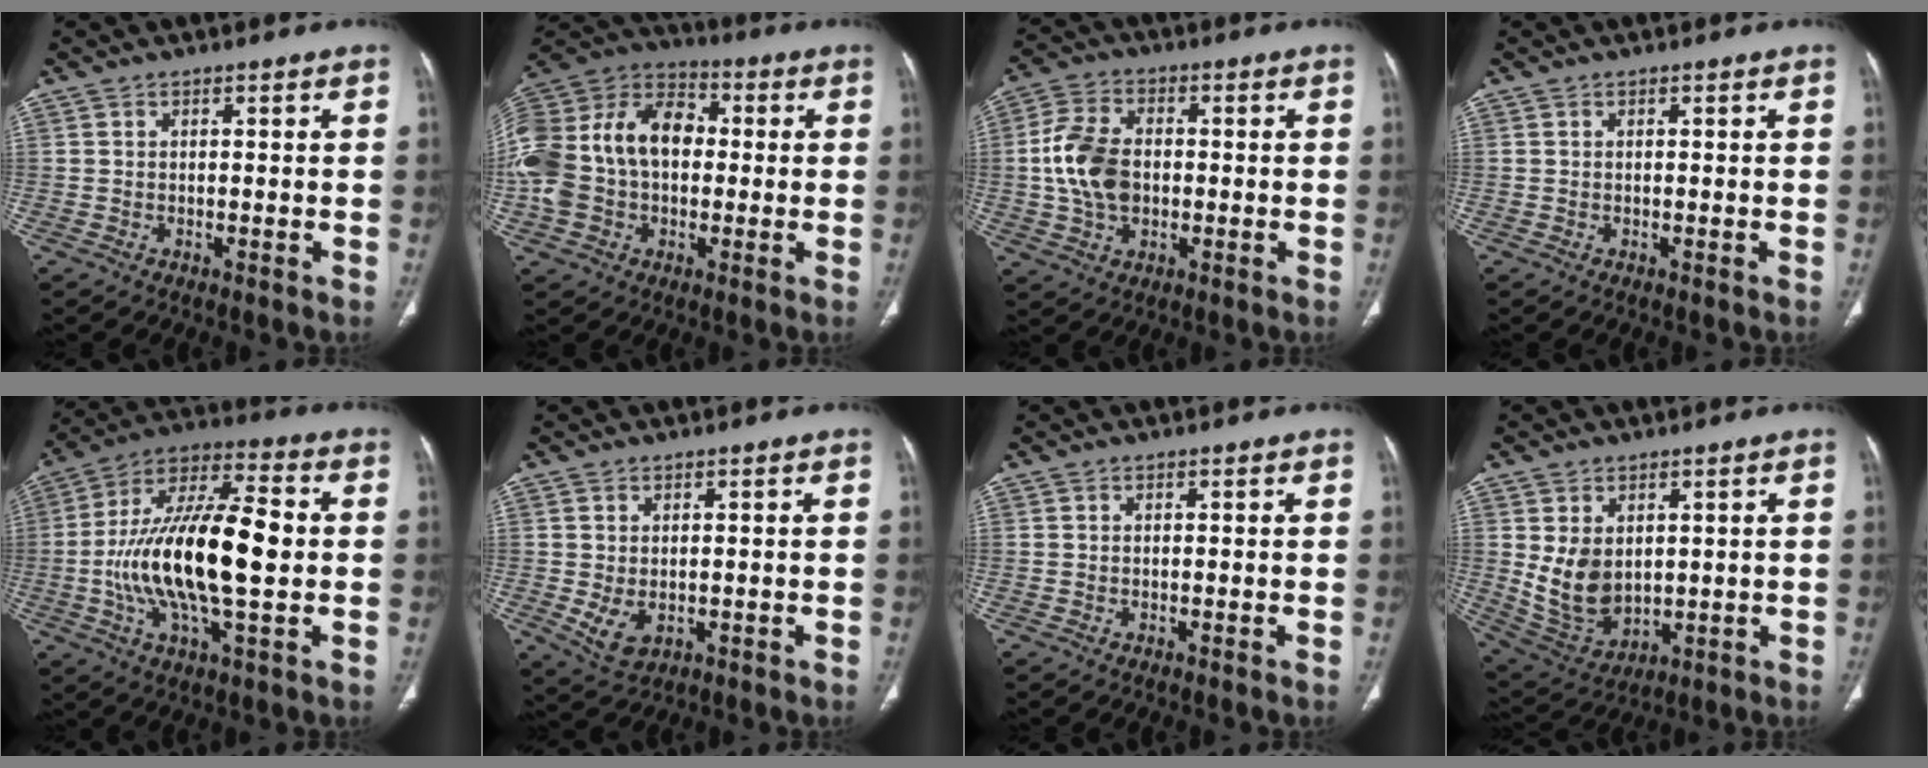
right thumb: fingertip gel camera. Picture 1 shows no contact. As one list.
[{"total": 22.1, "force": [0.2, 15.5, 15.8], "torque": [-0.332, 0.041, 0.004]}, {"total": 11.2, "force": [-0.4, 7.6, 8.2], "torque": [-0.153, 0.013, -0.010]}, {"total": 0.0}, {"total": 22.3, "force": [-1.2, 8.2, 20.7], "torque": [-0.383, 0.023, -0.026]}, {"total": 4.6, "force": [-0.5, 3.1, 3.4], "torque": [-0.065, -0.009, 0.006]}, {"total": 0.0}, {"total": 9.9, "force": [1.4, 7.1, 6.8], "torque": [-0.109, -0.018, 0.055]}]